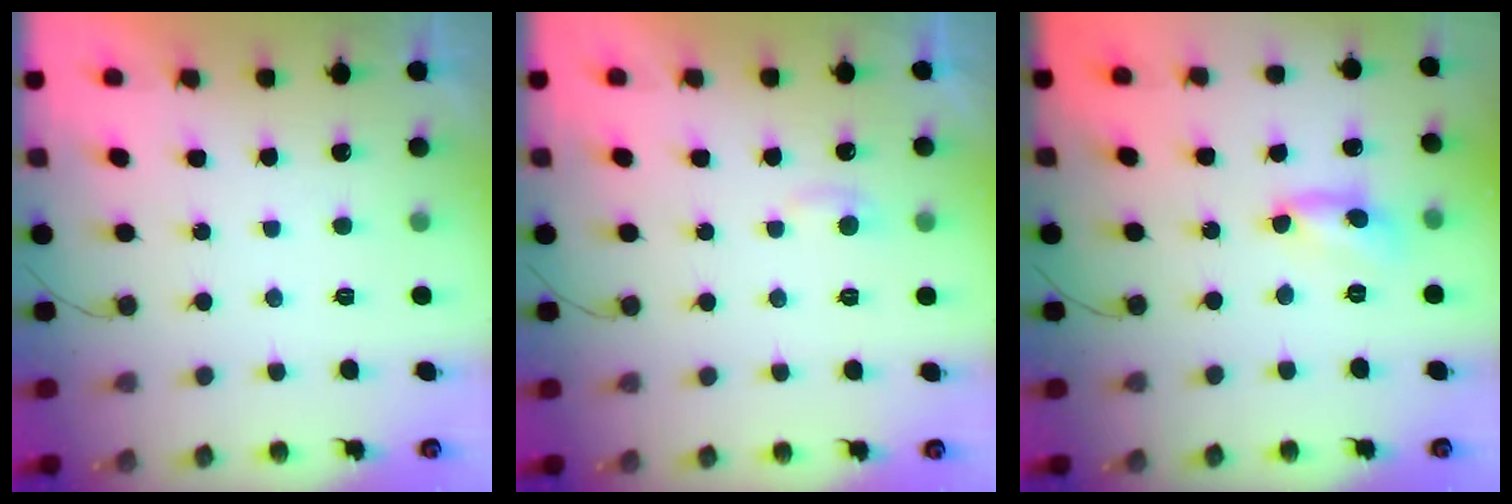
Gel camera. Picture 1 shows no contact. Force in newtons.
{"total": 3.7, "press": 3.7, "slide": 0.4}
{"total": 5.2, "press": 5.2, "slide": 0.3}